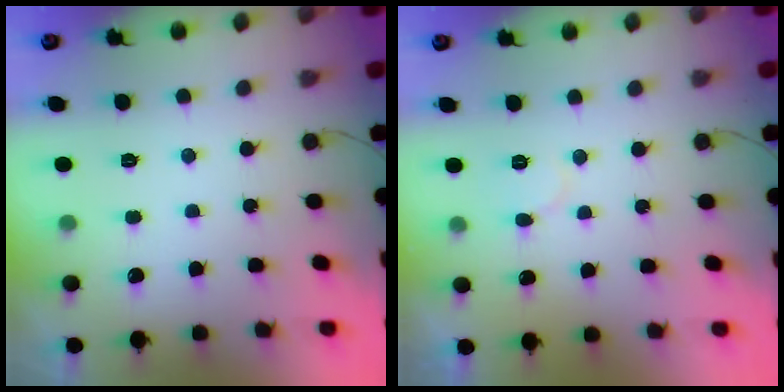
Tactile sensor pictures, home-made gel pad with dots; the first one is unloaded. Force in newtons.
{"total": 3.9, "press": 3.8, "slide": 0.5}